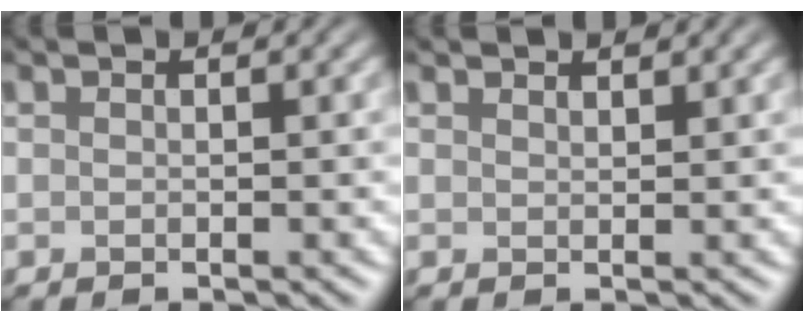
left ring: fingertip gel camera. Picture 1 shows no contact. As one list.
[{"total": 1.3, "force": [1.3, 0.1, 0.2], "torque": [-0.005, -0.001, 0.020]}]